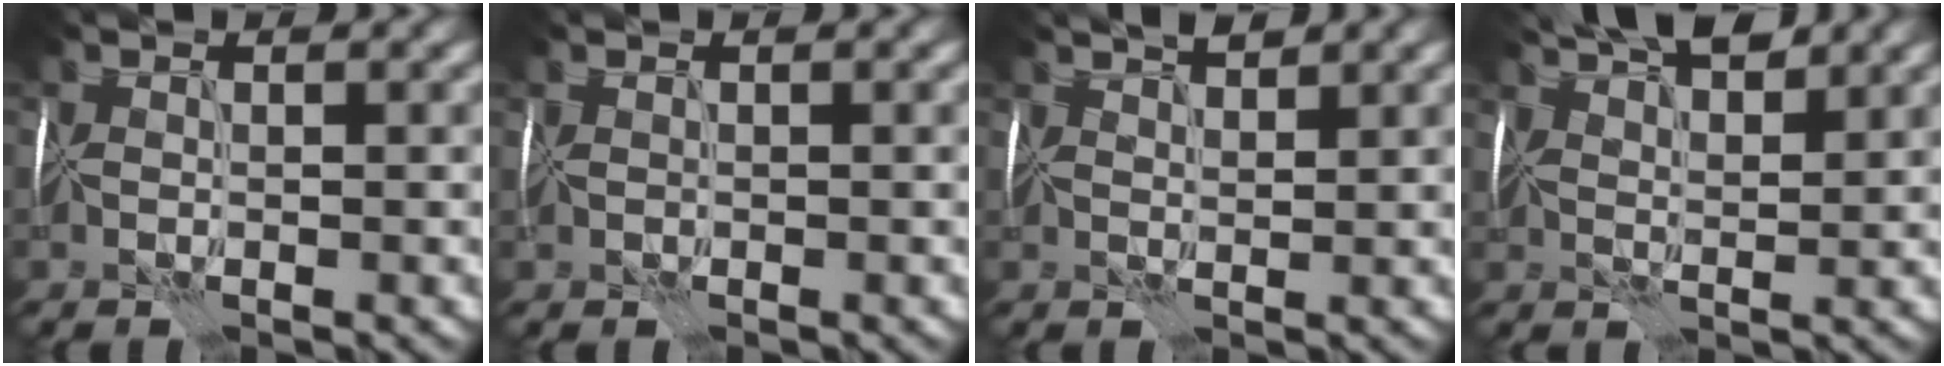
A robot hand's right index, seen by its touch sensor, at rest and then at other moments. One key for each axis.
{"total": 0.9, "fx": 0.3, "fy": 0.6, "fz": 0.7, "tx": -0.010, "ty": 0.000, "tz": 0.005}
{"total": 3.3, "fx": 2.8, "fy": 1.0, "fz": 1.5, "tx": -0.015, "ty": 0.019, "tz": 0.034}
{"total": 6.8, "fx": 5.6, "fy": 1.7, "fz": 3.5, "tx": -0.050, "ty": 0.025, "tz": 0.072}